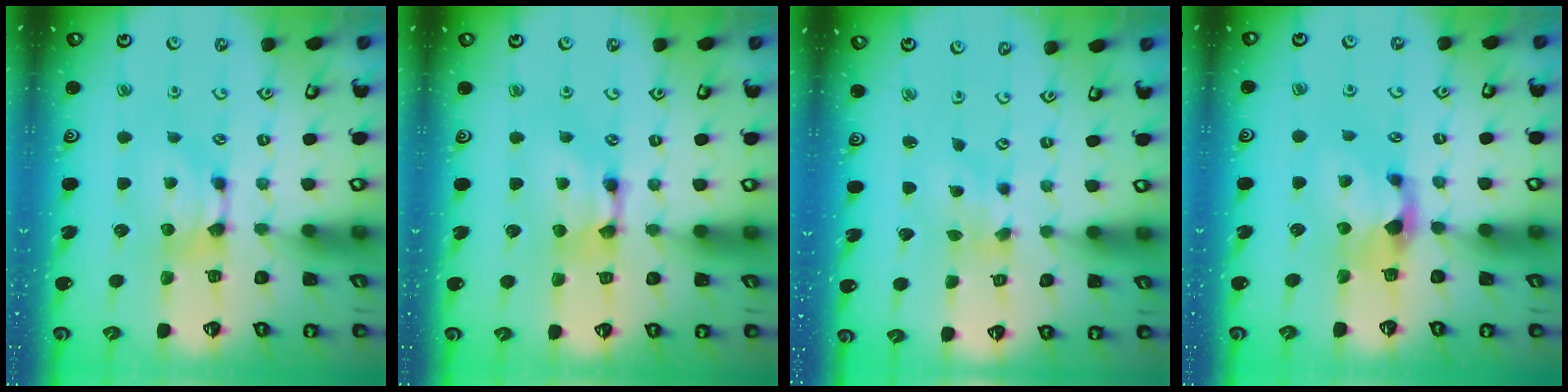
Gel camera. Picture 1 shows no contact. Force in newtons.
{"total": 2.5, "press": 2.5, "slide": 0.1}
{"total": 1.2, "press": 0.2, "slide": 1.1}
{"total": 1.8, "press": 1.2, "slide": 1.4}